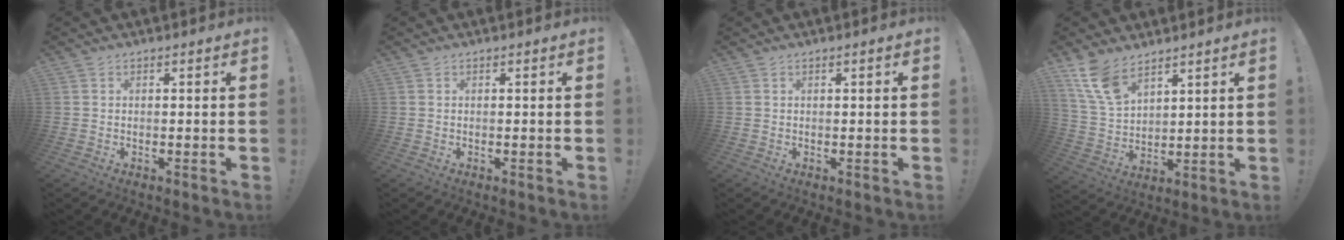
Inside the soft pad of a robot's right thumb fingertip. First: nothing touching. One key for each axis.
{"total": 0.0}
{"total": 0.8, "fx": 0.2, "fy": -0.3, "fz": 0.7, "tx": -0.005, "ty": -0.004, "tz": 0.000}
{"total": 10.9, "fx": 7.8, "fy": 5.3, "fz": 5.4, "tx": -0.104, "ty": -0.040, "tz": 0.153}